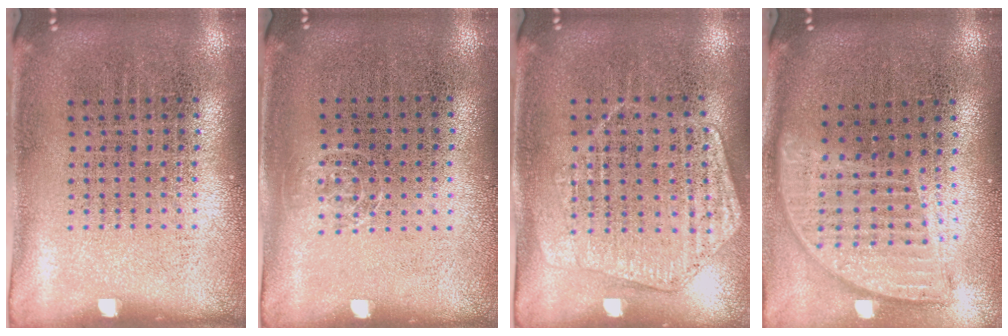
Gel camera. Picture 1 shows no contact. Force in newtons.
{"total": 0.6, "press": 0.5, "slide": 0.4}
{"total": 1.4, "press": 1.4, "slide": 0.3}
{"total": 1.9, "press": 1.5, "slide": 1.1}